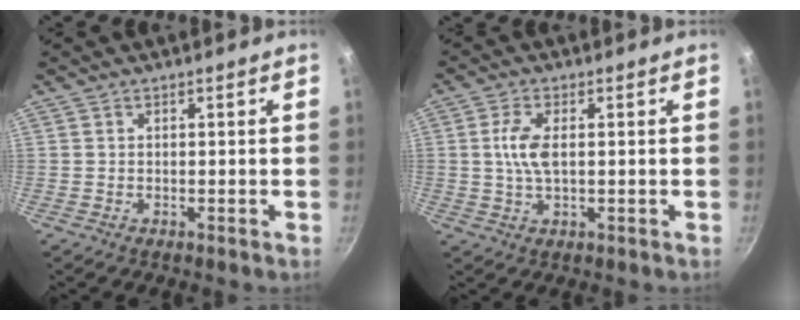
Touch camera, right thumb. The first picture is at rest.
{"total": 5.4, "force": [0.6, 2.5, 4.8], "torque": [-0.102, 0.003, 0.010]}